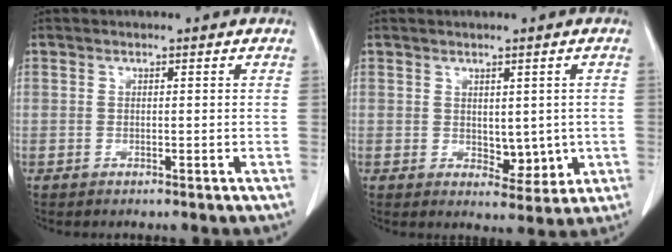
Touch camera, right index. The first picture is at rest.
{"total": 4.7, "force": [-0.3, 2.7, 3.8], "torque": [-0.042, -0.007, 0.010]}